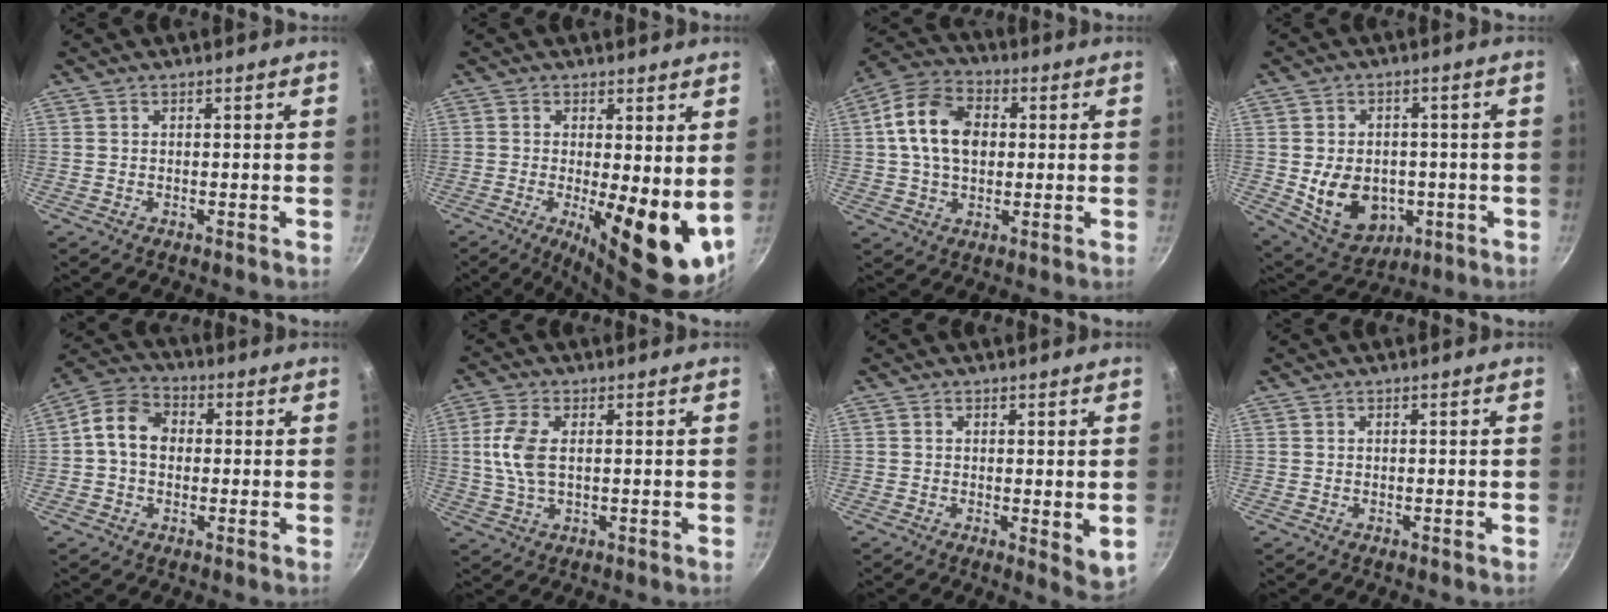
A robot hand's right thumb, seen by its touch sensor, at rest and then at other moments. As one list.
[{"total": 14.1, "force": [-0.9, 4.6, 13.3], "torque": [-0.163, -0.022, -0.005]}, {"total": 13.1, "force": [1.7, 9.2, 9.1], "torque": [-0.144, 0.016, 0.016]}, {"total": 13.1, "force": [-2.3, 9.9, 8.3], "torque": [-0.111, -0.001, -0.015]}, {"total": 6.7, "force": [0.2, 5.2, 4.2], "torque": [-0.062, 0.019, -0.012]}, {"total": 7.2, "force": [0.9, 3.7, 6.1], "torque": [-0.132, 0.005, 0.015]}, {"total": 4.4, "force": [0.2, 1.6, 4.1], "torque": [-0.054, -0.012, 0.003]}, {"total": 0.0}]